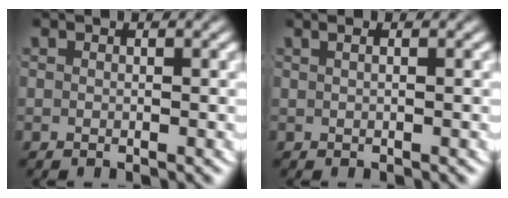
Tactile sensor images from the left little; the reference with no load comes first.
{"total": 1.6, "force": [0.8, 0.4, 1.4], "torque": [-0.007, 0.013, 0.008]}